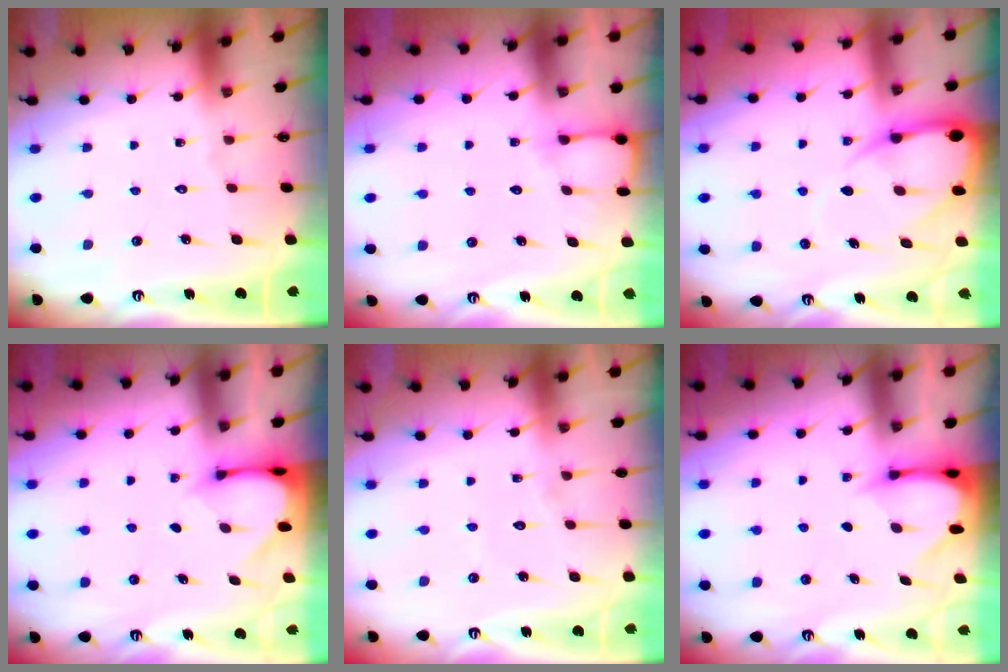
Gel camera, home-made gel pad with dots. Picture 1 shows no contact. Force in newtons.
{"total": 4.9, "press": 4.9, "slide": 0.5}
{"total": 9.8, "press": 9.8, "slide": 1.1}
{"total": 2.9, "press": 2.9, "slide": 0.2}
{"total": 4.1, "press": 4.1, "slide": 0.4}
{"total": 3.5, "press": 3.4, "slide": 0.3}